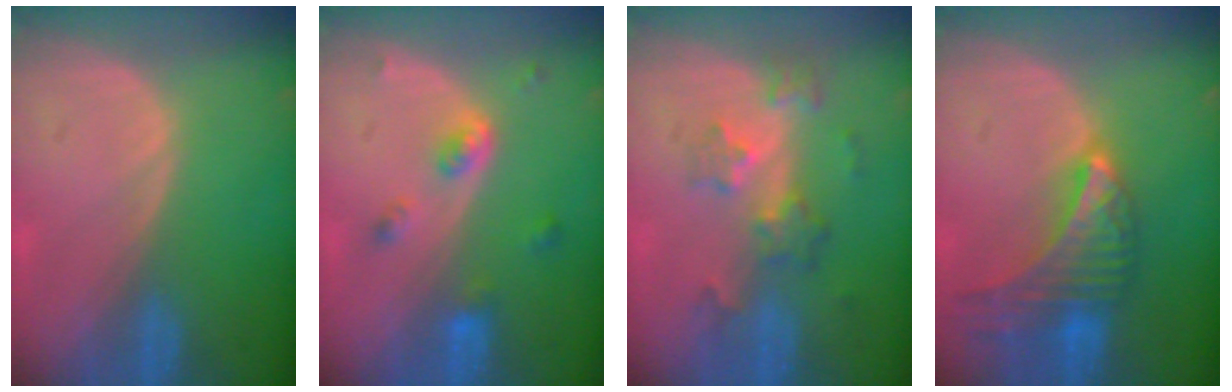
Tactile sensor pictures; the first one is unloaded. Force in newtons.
{"total": 4.3, "press": 3.9, "slide": 1.7}
{"total": 6.1, "press": 5.3, "slide": 2.9}
{"total": 9.3, "press": 8.3, "slide": 4.2}